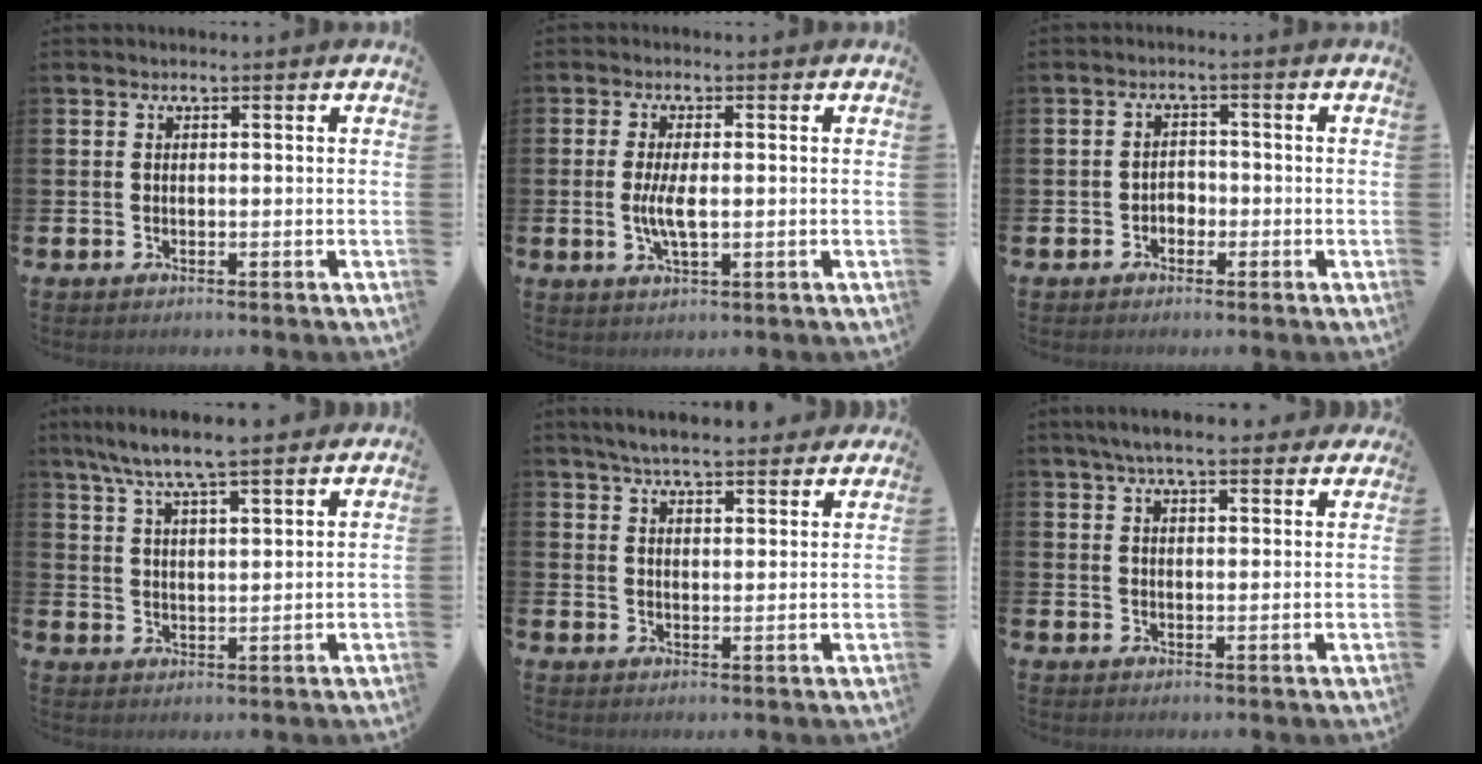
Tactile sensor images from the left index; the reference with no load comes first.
{"total": 3.9, "force": [-0.1, 1.3, 3.6], "torque": [-0.066, -0.002, -0.007]}
{"total": 1.9, "force": [-1.2, 1.4, 0.5], "torque": [-0.006, 0.003, -0.029]}
{"total": 7.3, "force": [6.7, 0.6, 2.7], "torque": [-0.079, -0.022, 0.122]}
{"total": 5.7, "force": [5.4, 0.7, 1.5], "torque": [-0.042, -0.023, 0.098]}
{"total": 5.6, "force": [5.1, 1.0, 2.2], "torque": [-0.052, -0.013, 0.093]}